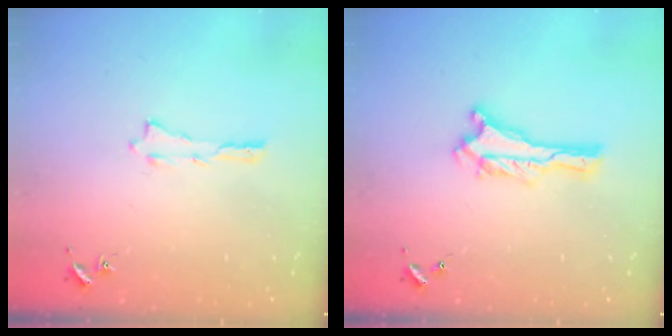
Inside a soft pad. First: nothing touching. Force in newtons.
{"total": 0.0}